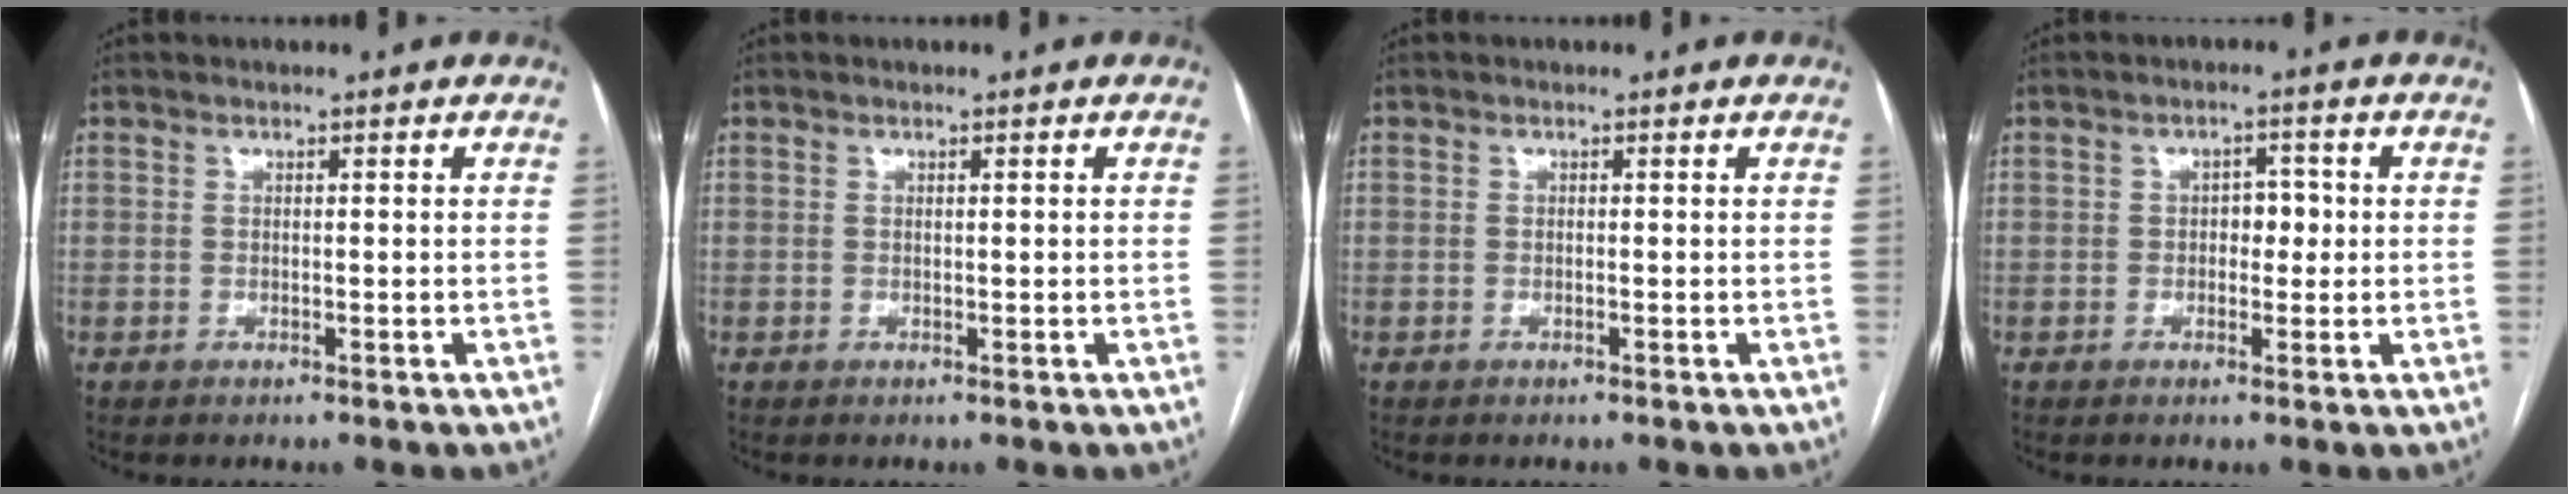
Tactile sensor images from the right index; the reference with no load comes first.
{"total": 0.0}
{"total": 0.0}
{"total": 3.0, "force": [0.0, 1.9, 2.3], "torque": [-0.027, 0.011, 0.000]}